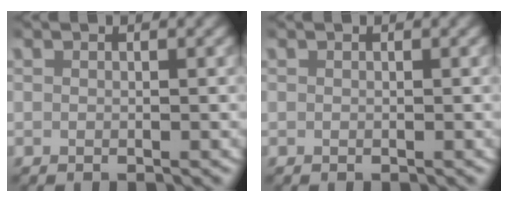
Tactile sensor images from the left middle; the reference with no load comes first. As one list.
[{"total": 0.0}]